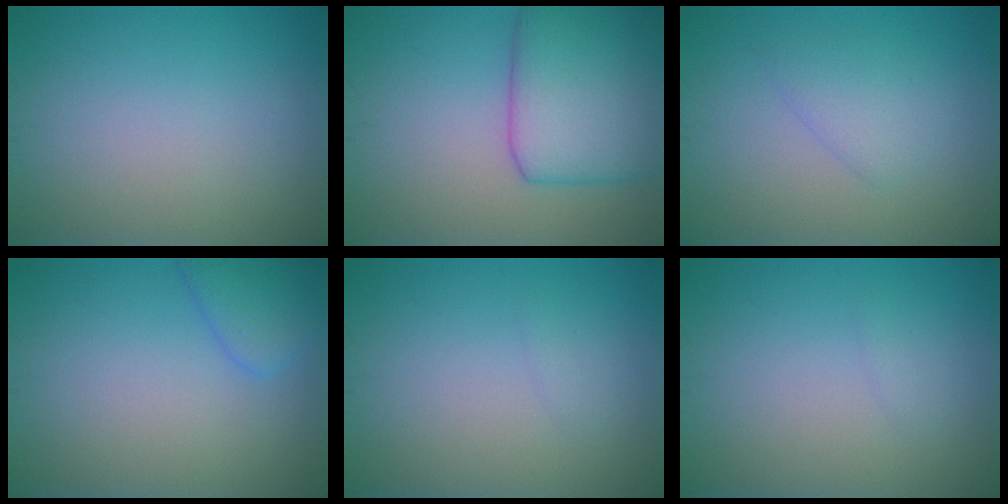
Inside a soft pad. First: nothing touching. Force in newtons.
{"total": 7.7, "press": 7.6, "slide": 0.2}
{"total": 2.2, "press": 2.2, "slide": 0.2}
{"total": 2.5, "press": 2.5, "slide": 0.2}
{"total": 0.6, "press": 0.6, "slide": 0.0}
{"total": 0.6, "press": 0.6, "slide": 0.0}